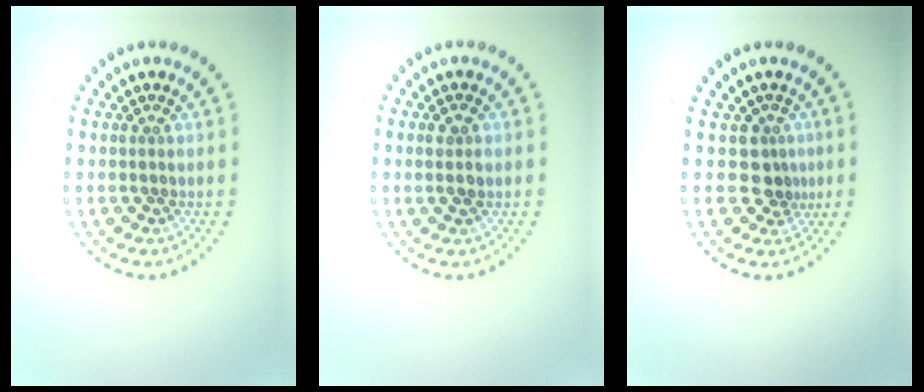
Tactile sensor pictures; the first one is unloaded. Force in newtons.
{"total": 1.5, "press": 1.5, "slide": 0.2}
{"total": 2.3, "press": 1.8, "slide": 1.5}